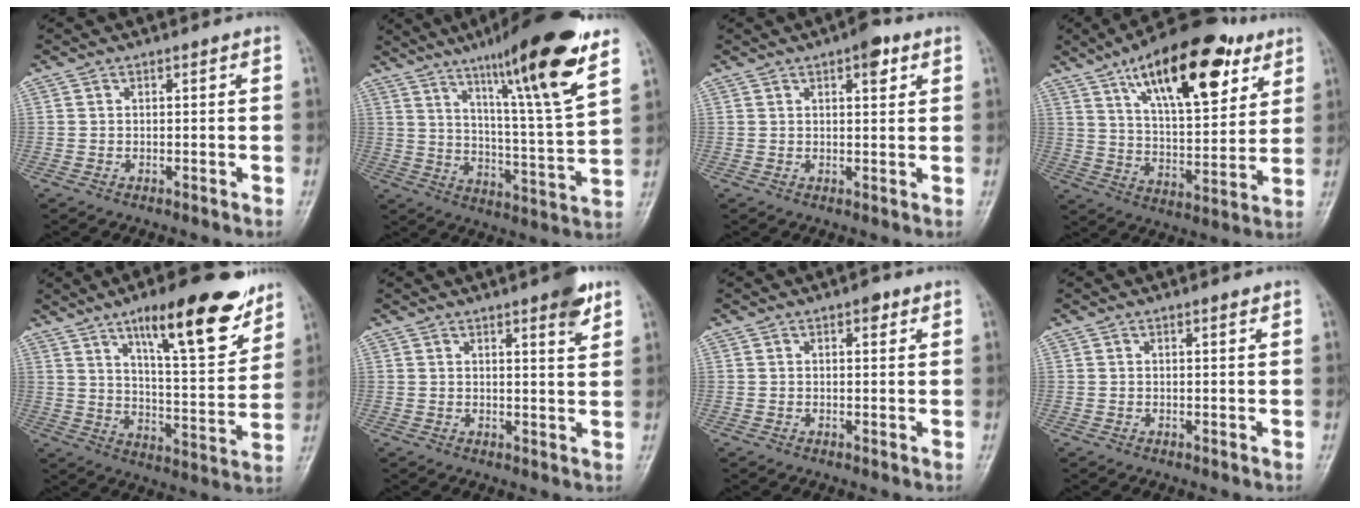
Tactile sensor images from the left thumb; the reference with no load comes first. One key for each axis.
{"total": 20.5, "fx": 12.6, "fy": 1.6, "fz": 16.1, "tx": -0.228, "ty": -0.061, "tz": 0.195}
{"total": 4.2, "fx": 2.2, "fy": 1.7, "fz": 3.2, "tx": -0.031, "ty": -0.006, "tz": 0.026}
{"total": 22.6, "fx": 11.8, "fy": 9.3, "fz": 16.8, "tx": -0.230, "ty": -0.035, "tz": 0.193}
{"total": 18.5, "fx": 11.4, "fy": 5.3, "fz": 13.6, "tx": -0.170, "ty": -0.059, "tz": 0.181}
{"total": 5.0, "fx": 3.1, "fy": 1.0, "fz": 3.8, "tx": -0.044, "ty": -0.017, "tz": 0.038}
{"total": 1.8, "fx": 1.0, "fy": 0.9, "fz": 1.2, "tx": -0.010, "ty": -0.002, "tz": 0.011}
{"total": 0.6, "fx": 0.4, "fy": 0.1, "fz": 0.4, "tx": -0.008, "ty": -0.002, "tz": 0.006}